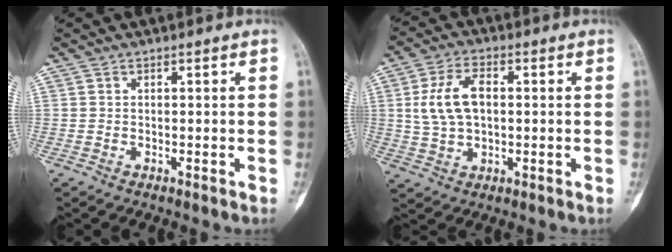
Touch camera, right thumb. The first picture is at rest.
{"total": 9.4, "force": [1.1, 5.6, 7.4], "torque": [-0.145, 0.010, 0.026]}